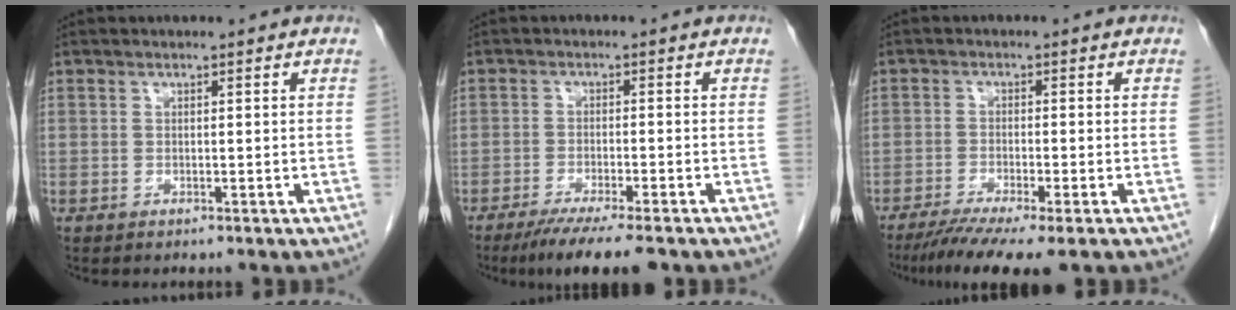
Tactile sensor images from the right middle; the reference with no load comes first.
{"total": 8.3, "force": [-6.4, 0.5, 5.3], "torque": [-0.077, -0.018, -0.098]}
{"total": 7.9, "force": [-5.7, 0.2, 5.5], "torque": [-0.088, -0.018, -0.091]}